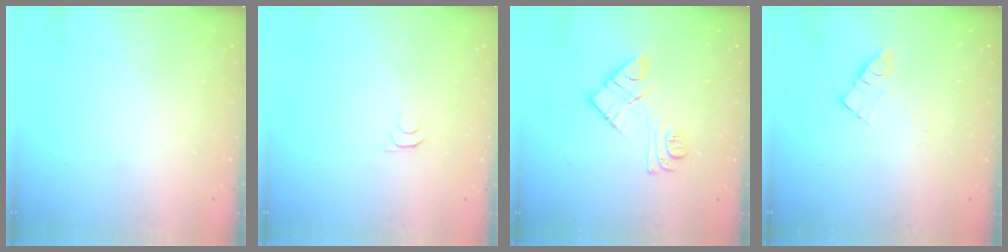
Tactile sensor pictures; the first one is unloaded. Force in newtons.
{"total": 4.1, "press": 4.0, "slide": 0.6}
{"total": 11.1, "press": 11.0, "slide": 0.8}
{"total": 4.1, "press": 4.1, "slide": 0.2}